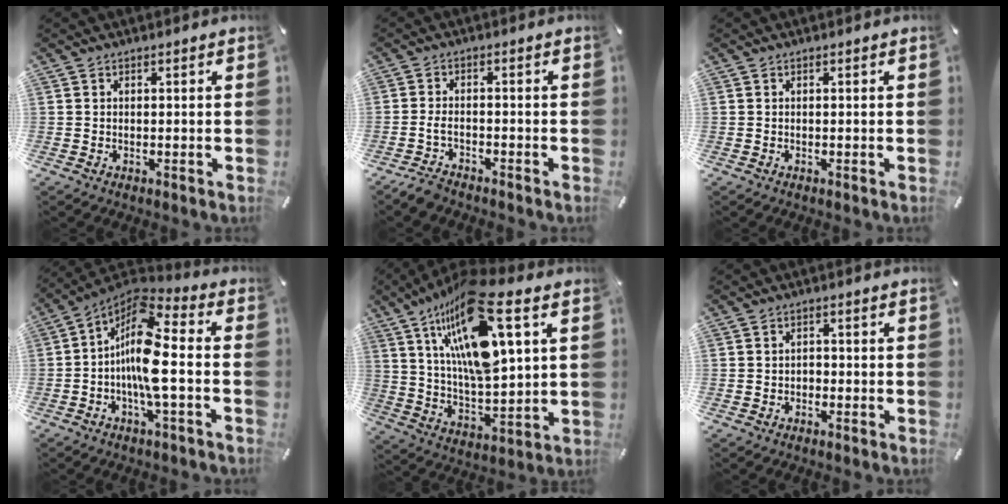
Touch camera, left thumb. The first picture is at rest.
{"total": 3.3, "force": [-2.4, 1.1, 1.9], "torque": [-0.048, 0.010, -0.050]}
{"total": 0.0}
{"total": 14.0, "force": [-2.6, 4.6, 13.0], "torque": [-0.275, -0.015, -0.054]}
{"total": 22.5, "force": [10.9, 7.6, 18.2], "torque": [-0.349, -0.047, 0.170]}
{"total": 1.4, "force": [-0.6, 1.0, 0.8], "torque": [-0.019, 0.004, -0.015]}